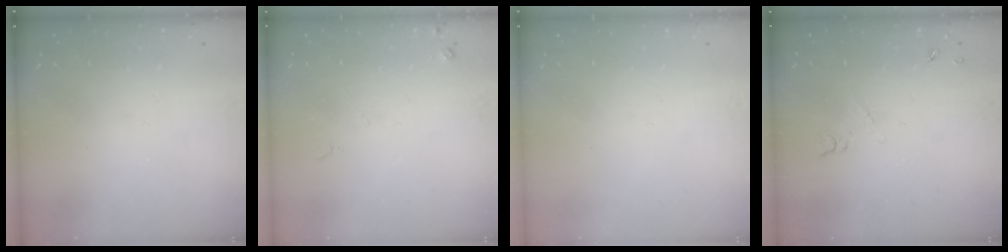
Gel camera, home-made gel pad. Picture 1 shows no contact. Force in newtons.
{"total": 3.5, "press": 3.4, "slide": 0.6}
{"total": 0.0}
{"total": 4.7, "press": 4.5, "slide": 1.1}